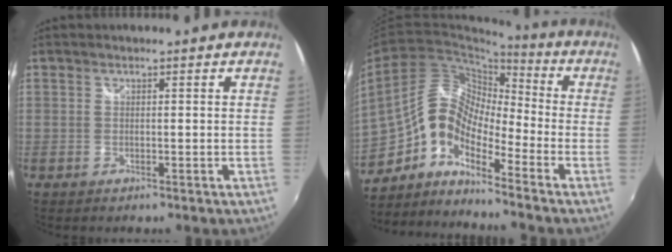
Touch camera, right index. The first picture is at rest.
{"total": 10.8, "force": [-5.7, 5.2, 7.7], "torque": [-0.136, 0.019, -0.124]}